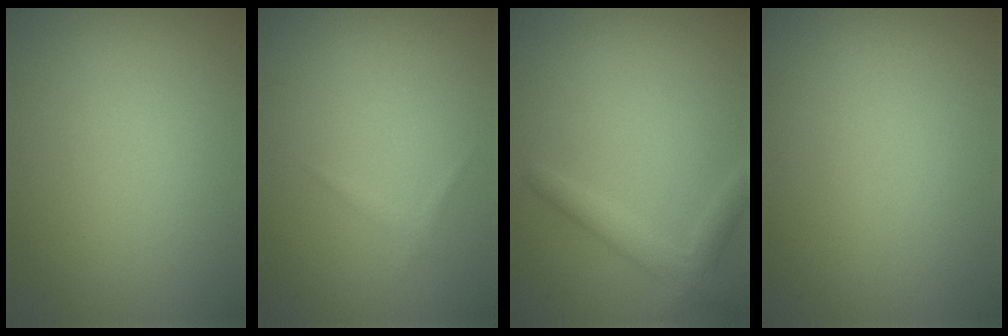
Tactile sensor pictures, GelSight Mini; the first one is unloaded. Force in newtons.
{"total": 0.6, "press": 0.6, "slide": 0.1}
{"total": 2.4, "press": 2.3, "slide": 0.1}
{"total": 0.0}